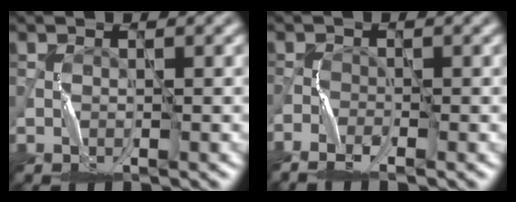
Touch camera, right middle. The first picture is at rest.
{"total": 2.2, "force": [-1.9, 0.4, 0.9], "torque": [-0.021, -0.010, -0.044]}